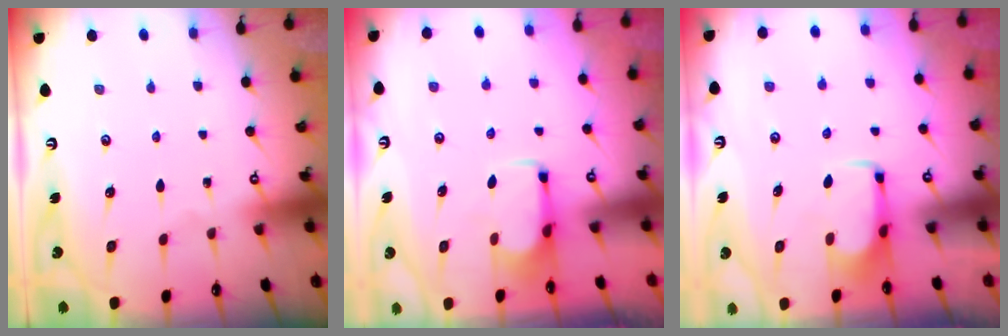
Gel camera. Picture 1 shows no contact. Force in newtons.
{"total": 2.8, "press": 2.7, "slide": 0.9}
{"total": 2.0, "press": 2.0, "slide": 0.4}